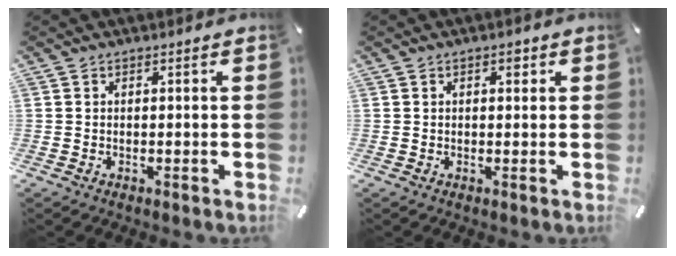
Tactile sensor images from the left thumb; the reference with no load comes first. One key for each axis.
{"total": 2.0, "fx": 0.7, "fy": 1.2, "fz": 1.4, "tx": -0.013, "ty": 0.000, "tz": 0.008}